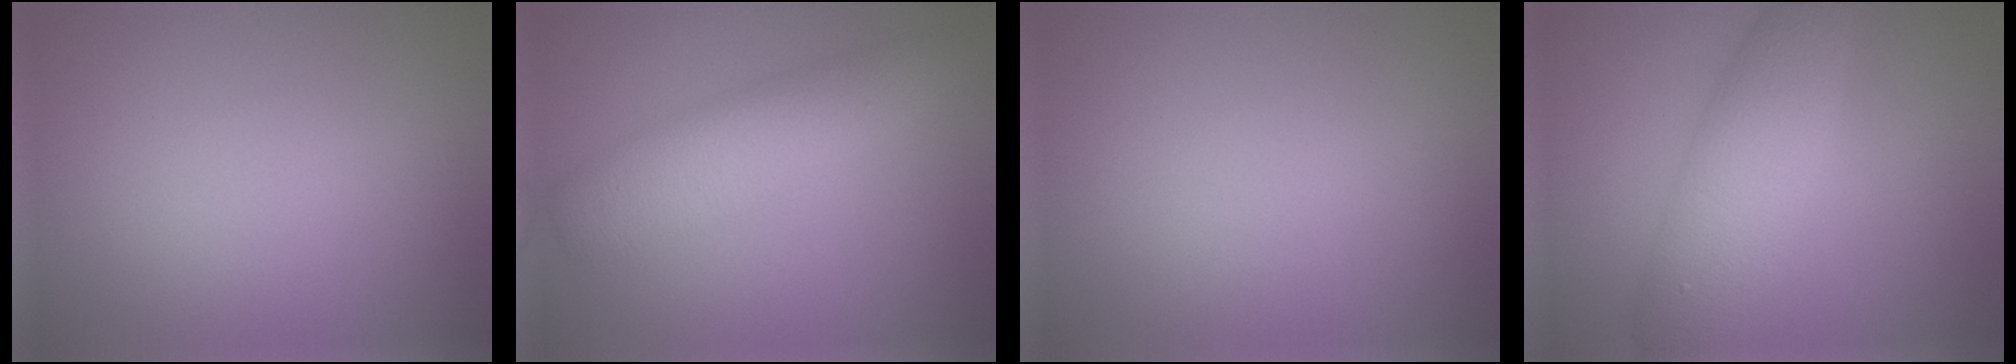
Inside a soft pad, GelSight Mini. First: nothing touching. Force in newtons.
{"total": 5.0, "press": 5.0, "slide": 0.2}
{"total": 0.0}
{"total": 5.4, "press": 5.4, "slide": 0.1}